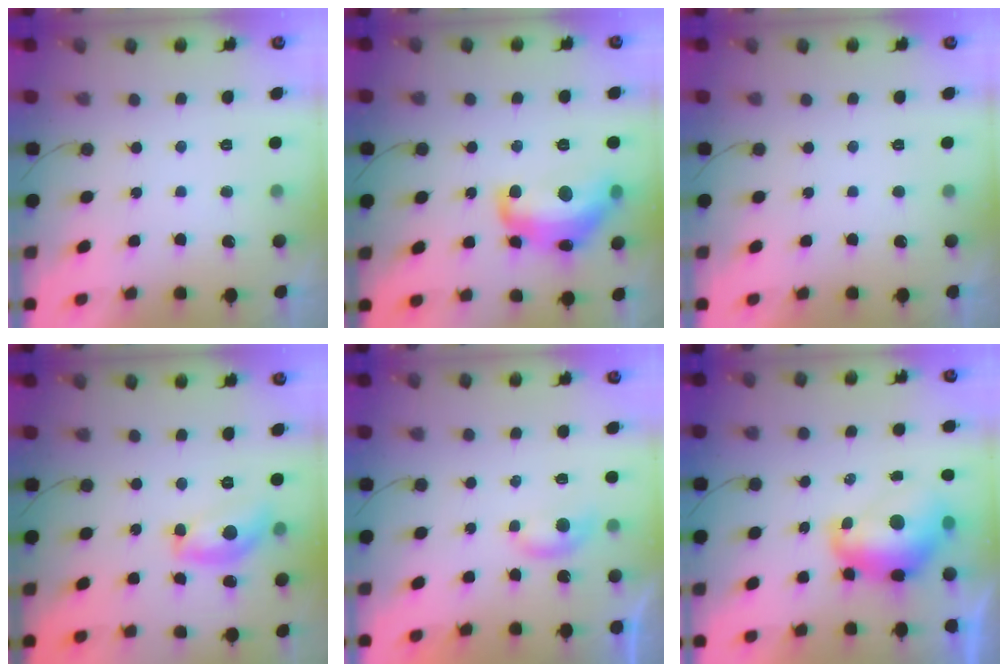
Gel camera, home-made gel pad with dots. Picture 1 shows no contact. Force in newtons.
{"total": 16.2, "press": 16.2, "slide": 1.0}
{"total": 0.0}
{"total": 13.5, "press": 13.5, "slide": 0.8}
{"total": 3.9, "press": 3.9, "slide": 0.5}
{"total": 11.5, "press": 11.4, "slide": 1.2}